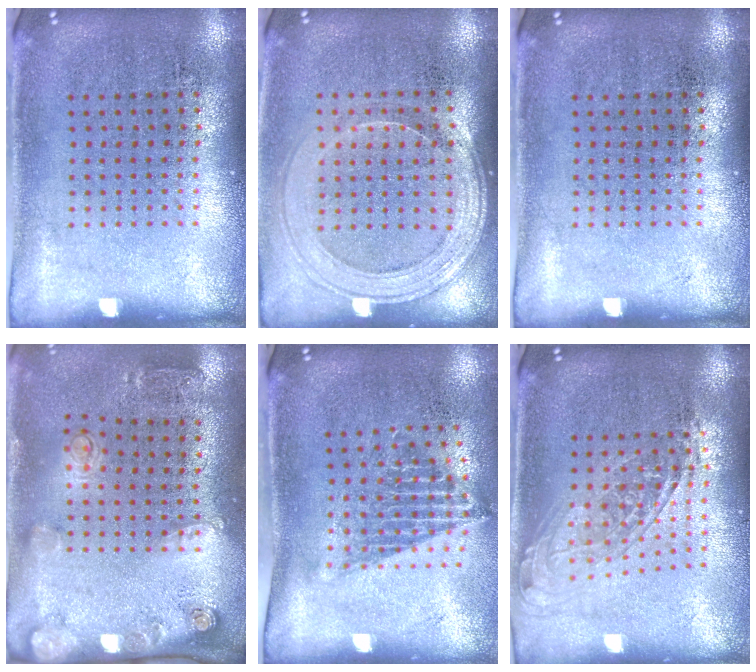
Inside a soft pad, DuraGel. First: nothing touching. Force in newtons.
{"total": 1.6, "press": 1.4, "slide": 0.7}
{"total": 0.0}
{"total": 2.0, "press": 1.4, "slide": 1.4}
{"total": 1.4, "press": 1.1, "slide": 0.9}
{"total": 1.7, "press": 1.4, "slide": 1.0}